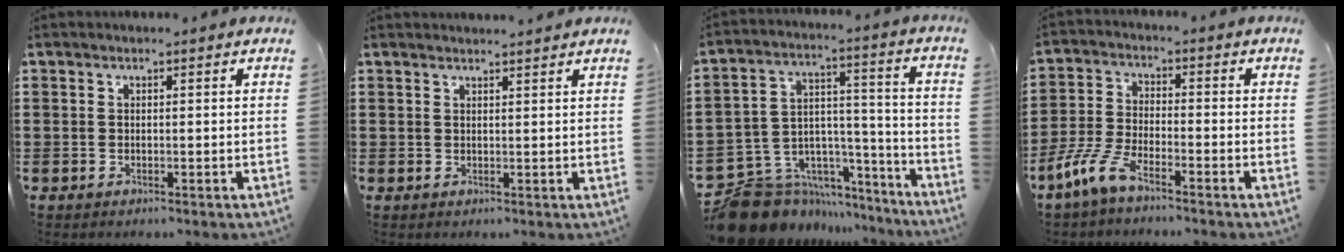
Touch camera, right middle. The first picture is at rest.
{"total": 1.3, "force": [1.3, -0.1, 0.1], "torque": [-0.004, -0.002, 0.025]}
{"total": 10.3, "force": [-9.0, 4.9, 1.0], "torque": [-0.039, 0.014, -0.171]}
{"total": 6.6, "force": [-5.0, 1.7, 4.0], "torque": [-0.104, -0.009, -0.101]}